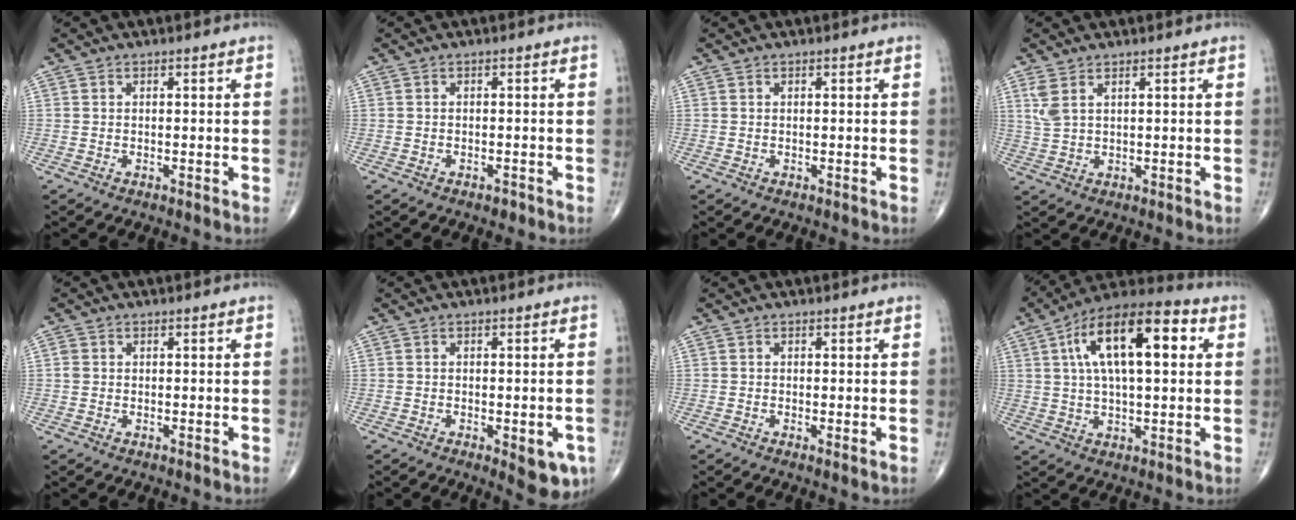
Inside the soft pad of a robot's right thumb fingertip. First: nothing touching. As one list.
[{"total": 1.0, "force": [-0.7, 0.6, 0.4], "torque": [-0.007, 0.001, -0.012]}, {"total": 0.0}, {"total": 3.6, "force": [1.9, 1.3, 2.8], "torque": [-0.067, -0.001, 0.049]}, {"total": 1.1, "force": [0.2, 0.9, 0.5], "torque": [-0.006, 0.001, 0.004]}, {"total": 6.4, "force": [-2.3, 2.5, 5.4], "torque": [-0.052, -0.005, -0.023]}, {"total": 0.9, "force": [-0.1, 0.2, 0.9], "torque": [-0.022, -0.005, -0.006]}, {"total": 18.9, "force": [5.0, 7.9, 16.4], "torque": [-0.258, 0.021, 0.071]}]